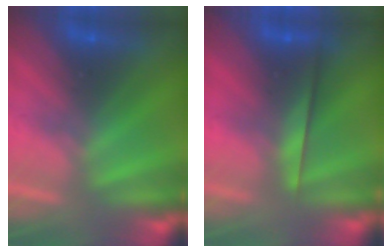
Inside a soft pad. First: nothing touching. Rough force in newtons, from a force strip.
{"total": 2.3}